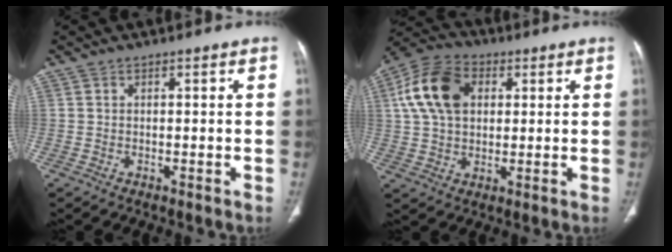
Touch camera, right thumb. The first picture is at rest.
{"total": 13.7, "force": [3.4, 9.3, 9.5], "torque": [-0.168, 0.014, 0.055]}